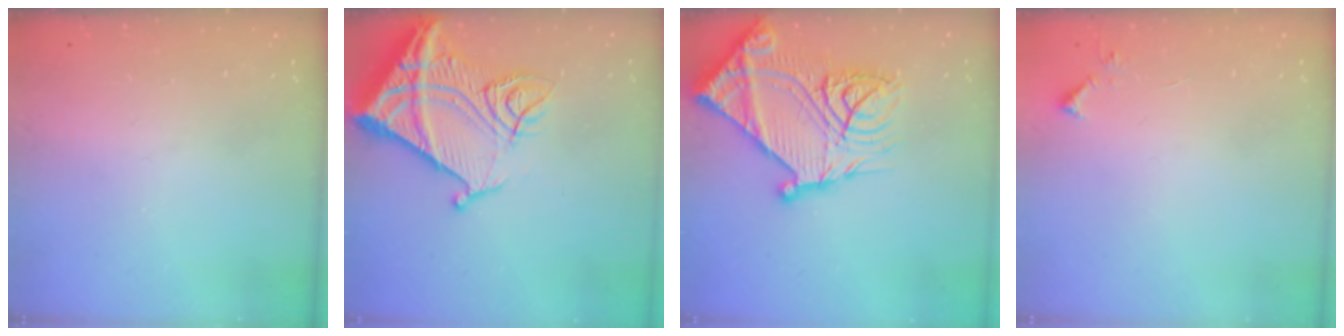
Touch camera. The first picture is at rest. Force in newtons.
{"total": 18.9, "press": 18.7, "slide": 2.3}
{"total": 28.1, "press": 27.9, "slide": 3.3}
{"total": 3.8, "press": 3.8, "slide": 0.5}